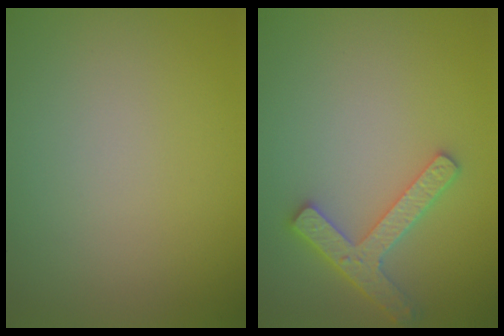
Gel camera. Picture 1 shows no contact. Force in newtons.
{"total": 3.9, "press": 3.6, "slide": 1.5}